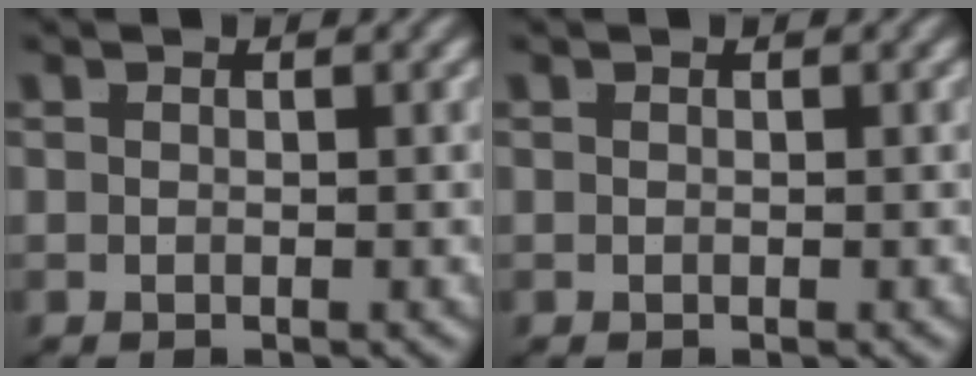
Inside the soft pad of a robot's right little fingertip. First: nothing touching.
{"total": 0.0}